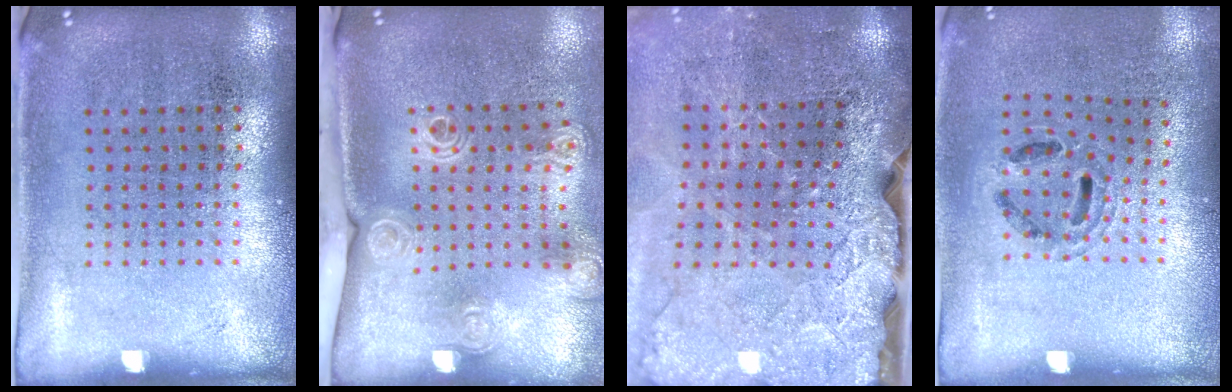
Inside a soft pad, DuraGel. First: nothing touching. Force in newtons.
{"total": 2.1, "press": 1.5, "slide": 1.4}
{"total": 4.0, "press": 3.3, "slide": 2.3}
{"total": 0.8, "press": 0.8, "slide": 0.2}